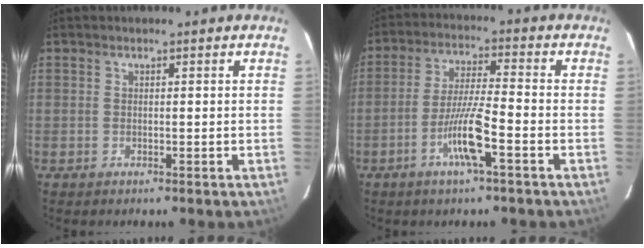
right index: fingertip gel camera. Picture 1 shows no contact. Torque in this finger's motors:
{"motor_torque": [1.32, -0.66, 0.85, 0.09]}